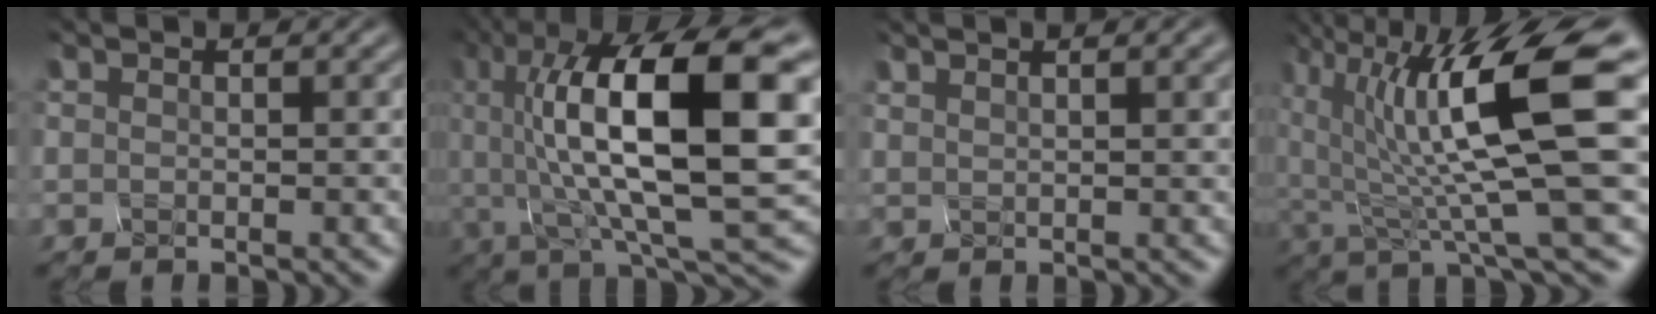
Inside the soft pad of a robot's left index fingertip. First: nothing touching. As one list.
[{"total": 14.4, "force": [1.0, 4.6, 13.6], "torque": [-0.238, 0.007, 0.021]}, {"total": 3.1, "force": [2.0, 1.0, 2.2], "torque": [-0.027, 0.016, 0.025]}, {"total": 11.8, "force": [1.7, 2.4, 11.4], "torque": [-0.214, -0.001, 0.047]}]